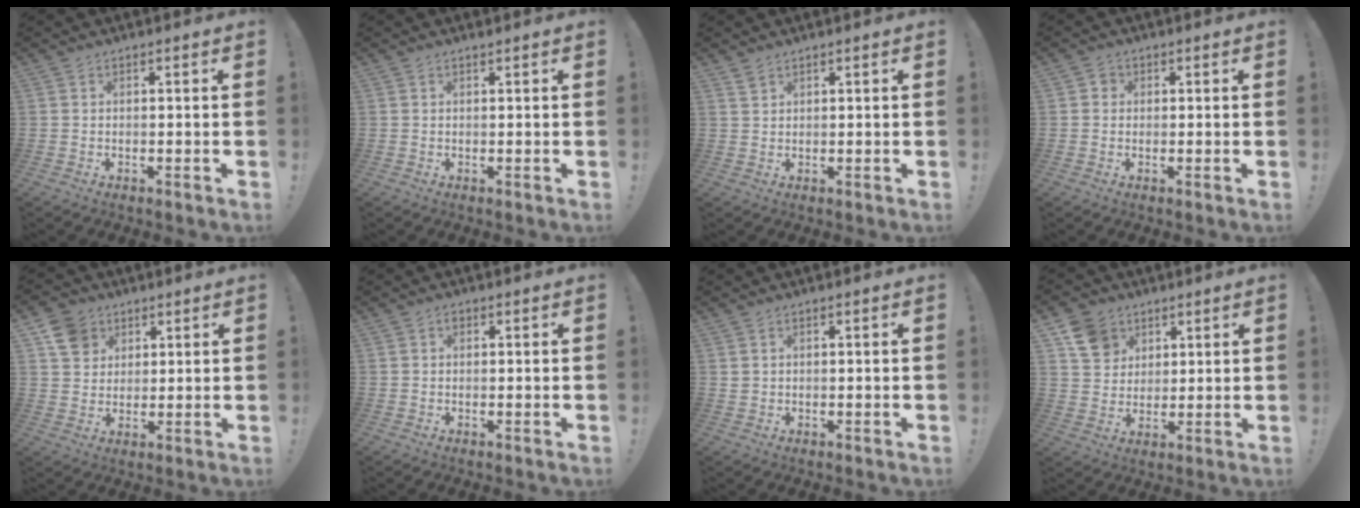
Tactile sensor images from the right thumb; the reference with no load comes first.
{"total": 0.5, "force": [0.5, -0.1, 0.0], "torque": [0.003, -0.002, 0.009]}
{"total": 1.9, "force": [1.5, 0.8, 0.7], "torque": [-0.010, -0.008, 0.029]}
{"total": 1.8, "force": [-0.1, 1.7, 0.7], "torque": [-0.006, 0.004, -0.003]}
{"total": 8.5, "force": [4.3, 6.9, 2.3], "torque": [-0.032, -0.019, 0.088]}
{"total": 0.8, "force": [0.1, 0.6, 0.5], "torque": [-0.003, 0.000, 0.001]}
{"total": 0.9, "force": [0.5, 0.8, 0.2], "torque": [-0.010, 0.005, 0.011]}
{"total": 10.0, "force": [5.3, 8.0, 2.8], "torque": [-0.039, -0.025, 0.108]}